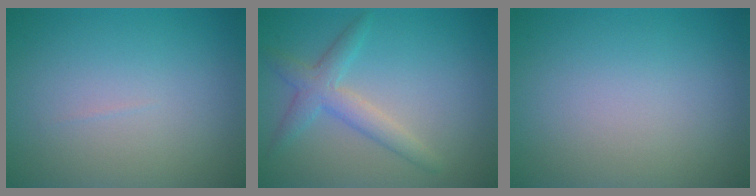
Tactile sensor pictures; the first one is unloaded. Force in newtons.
{"total": 3.0, "press": 3.0, "slide": 0.1}
{"total": 0.0}